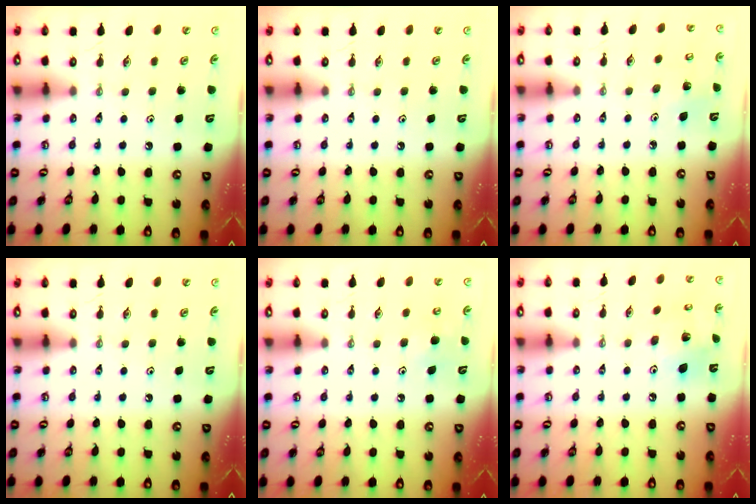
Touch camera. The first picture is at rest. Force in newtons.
{"total": 0.0}
{"total": 3.4, "press": 3.2, "slide": 1.1}
{"total": 0.0}
{"total": 6.3, "press": 6.2, "slide": 0.6}
{"total": 11.6, "press": 11.3, "slide": 2.5}